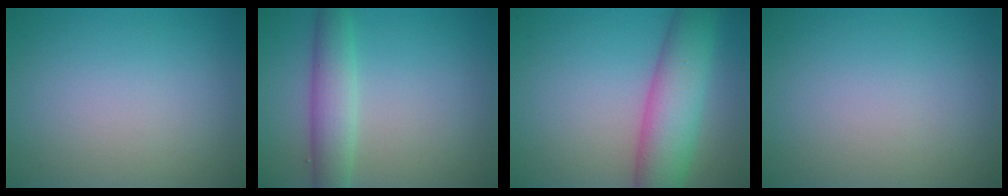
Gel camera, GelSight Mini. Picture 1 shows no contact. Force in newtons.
{"total": 3.8, "press": 3.8, "slide": 0.1}
{"total": 7.5, "press": 7.5, "slide": 0.2}
{"total": 0.0}